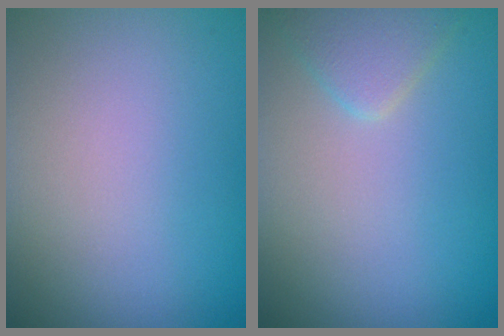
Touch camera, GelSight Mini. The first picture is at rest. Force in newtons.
{"total": 2.3, "press": 2.3, "slide": 0.2}